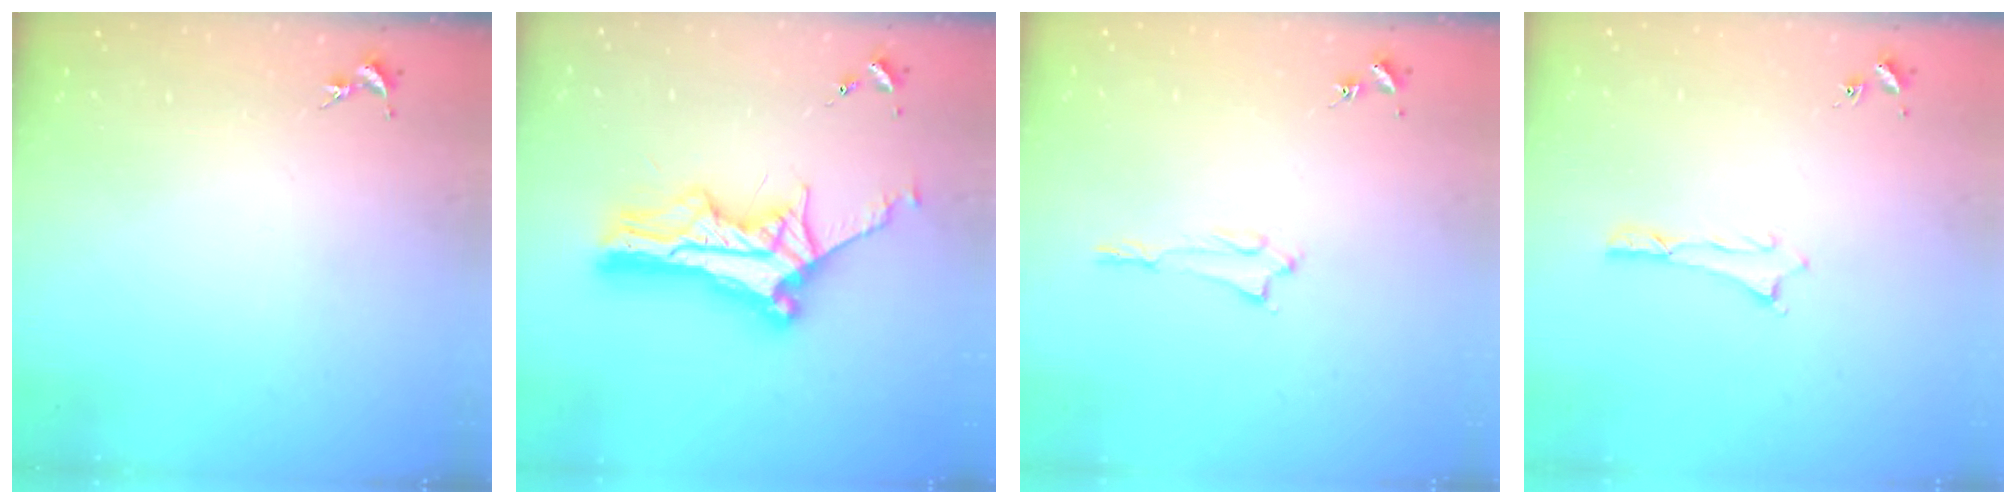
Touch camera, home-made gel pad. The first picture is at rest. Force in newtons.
{"total": 12.2, "press": 12.1, "slide": 1.1}
{"total": 1.2, "press": 1.2, "slide": 0.1}
{"total": 0.6, "press": 0.5, "slide": 0.2}